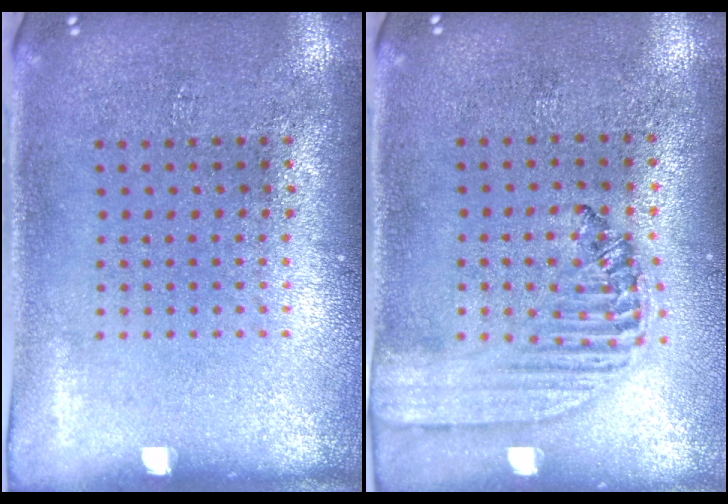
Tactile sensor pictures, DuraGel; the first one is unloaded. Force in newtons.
{"total": 1.5, "press": 1.4, "slide": 0.5}